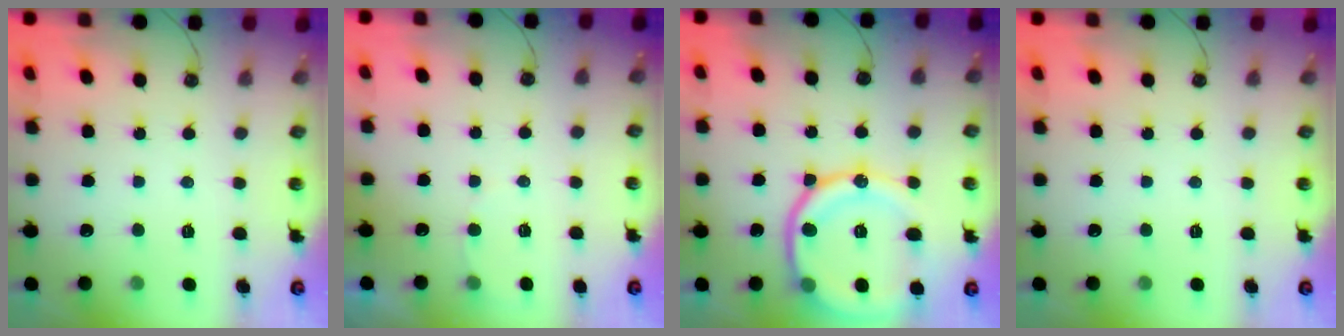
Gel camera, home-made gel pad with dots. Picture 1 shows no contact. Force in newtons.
{"total": 3.5, "press": 3.5, "slide": 0.3}
{"total": 18.9, "press": 18.8, "slide": 2.3}
{"total": 0.0}